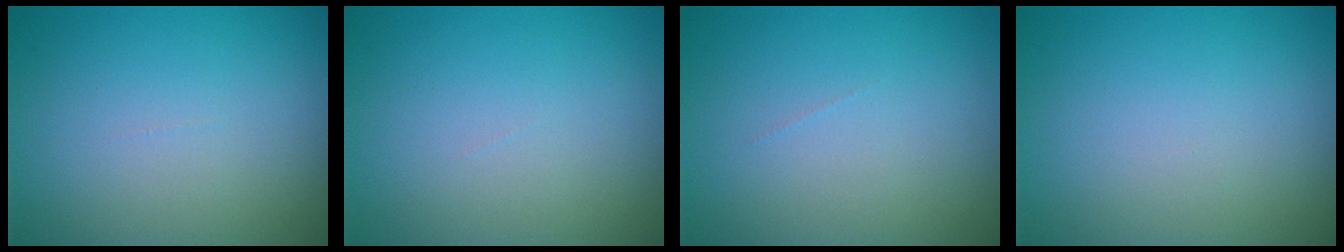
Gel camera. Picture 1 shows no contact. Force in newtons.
{"total": 0.0}
{"total": 0.0}
{"total": 0.0}